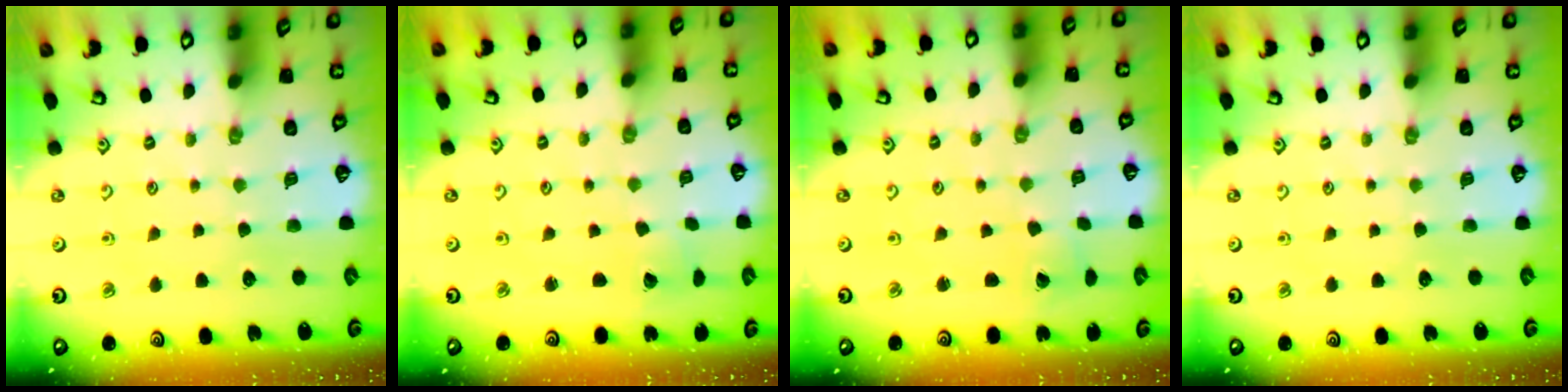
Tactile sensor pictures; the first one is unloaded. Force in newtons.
{"total": 1.7, "press": 1.7, "slide": 0.2}
{"total": 2.4, "press": 2.4, "slide": 0.2}
{"total": 0.0}